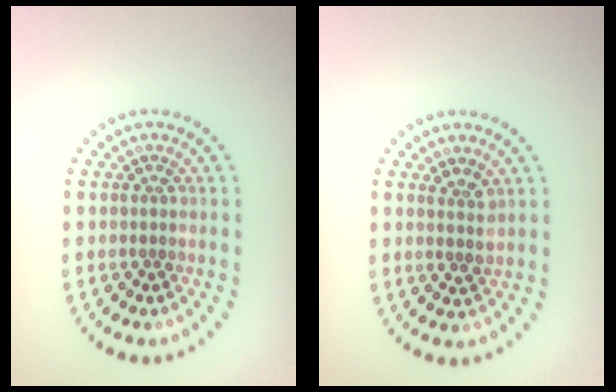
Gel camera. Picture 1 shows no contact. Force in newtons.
{"total": 1.4, "press": 1.2, "slide": 0.6}